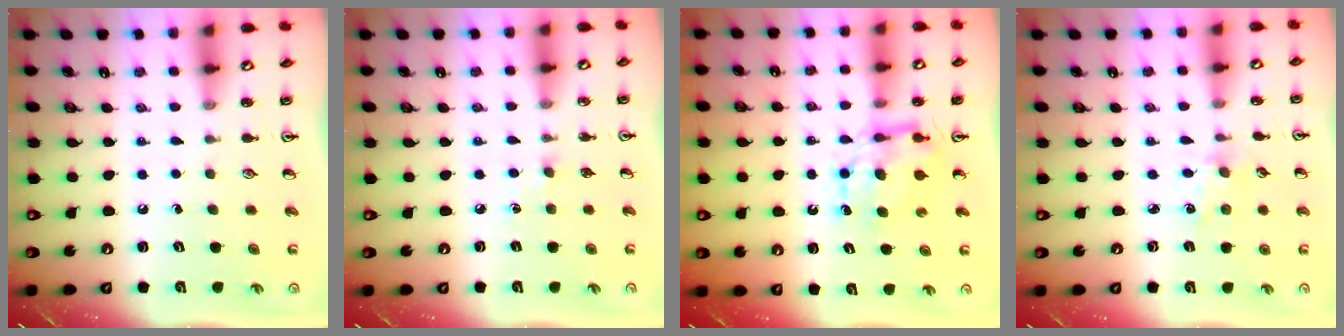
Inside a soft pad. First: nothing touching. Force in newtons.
{"total": 3.3, "press": 3.3, "slide": 0.5}
{"total": 7.3, "press": 7.3, "slide": 0.2}
{"total": 1.6, "press": 1.5, "slide": 0.3}